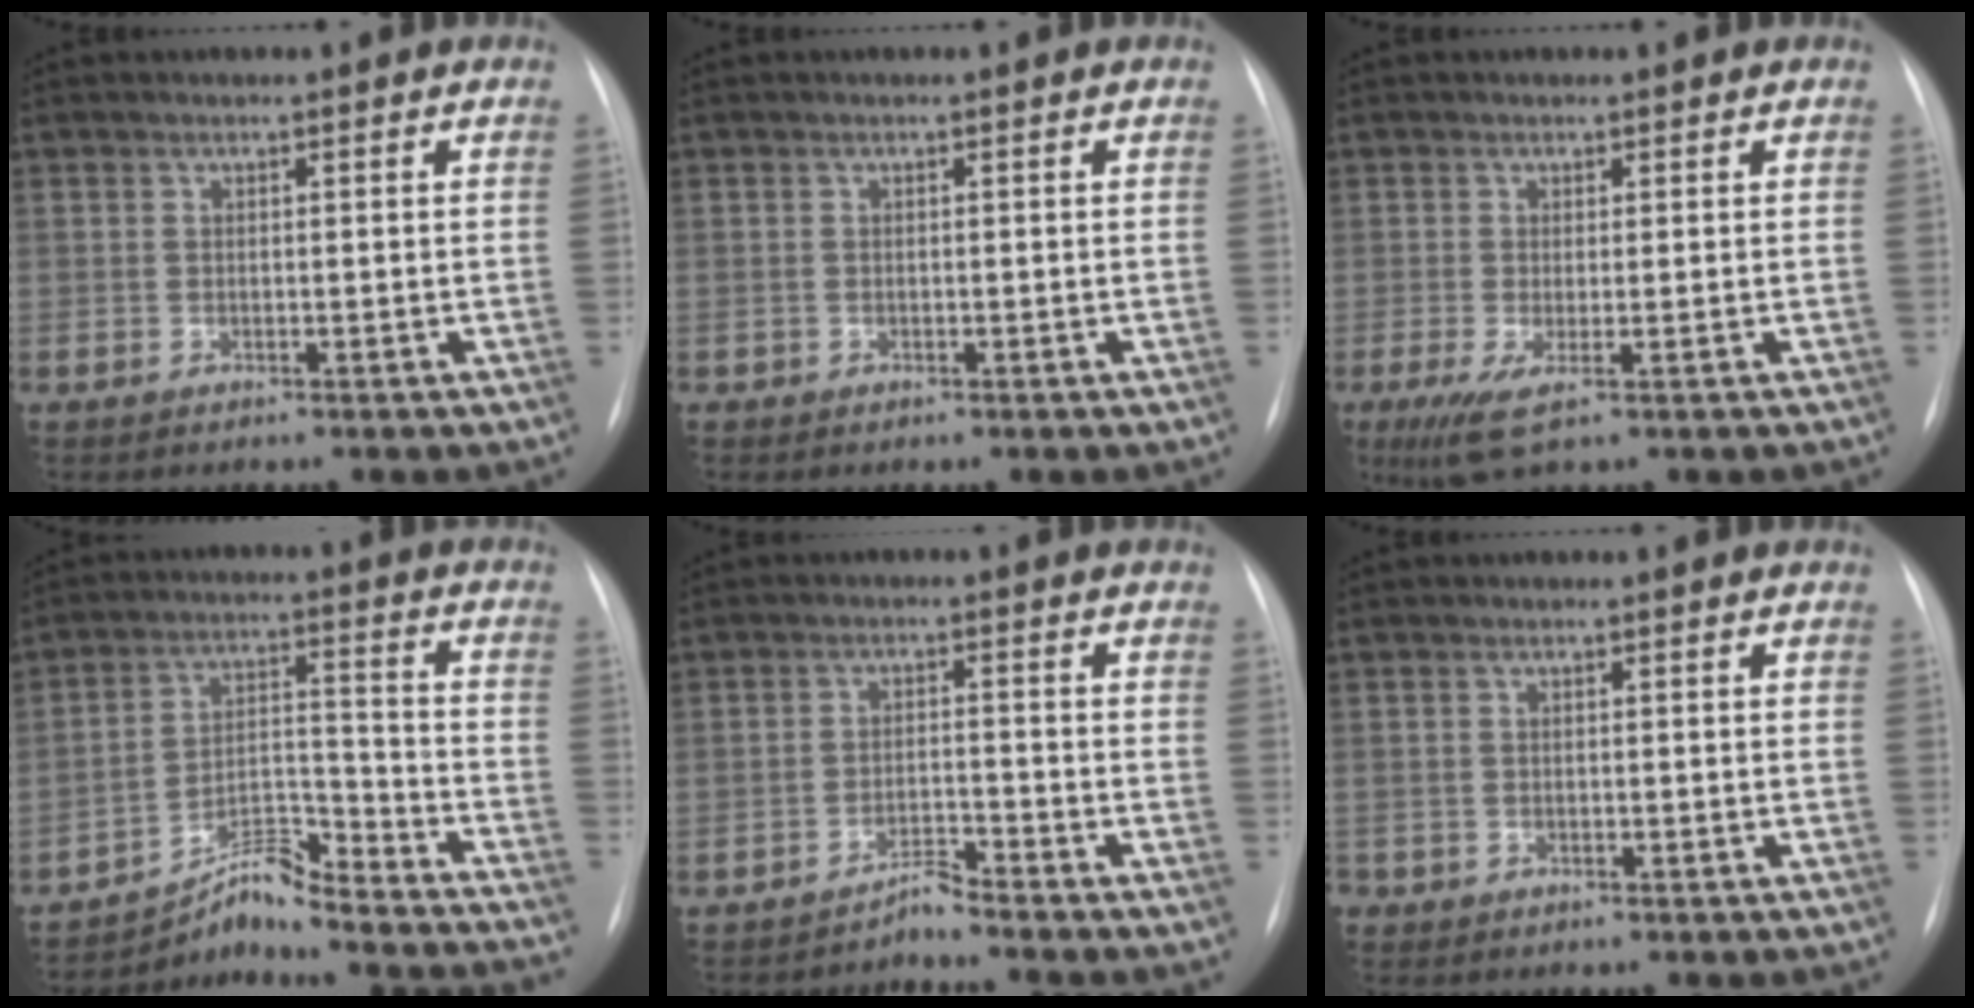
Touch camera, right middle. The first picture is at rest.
{"total": 0.0}
{"total": 4.0, "force": [-1.3, 0.8, 3.7], "torque": [-0.075, -0.014, -0.020]}
{"total": 16.5, "force": [-16.1, 0.2, 3.6], "torque": [-0.043, 0.038, -0.239]}
{"total": 2.2, "force": [-2.1, -0.5, 0.1], "torque": [0.003, -0.010, -0.038]}
{"total": 0.7, "force": [-0.2, 0.7, 0.1], "torque": [-0.002, 0.005, -0.003]}